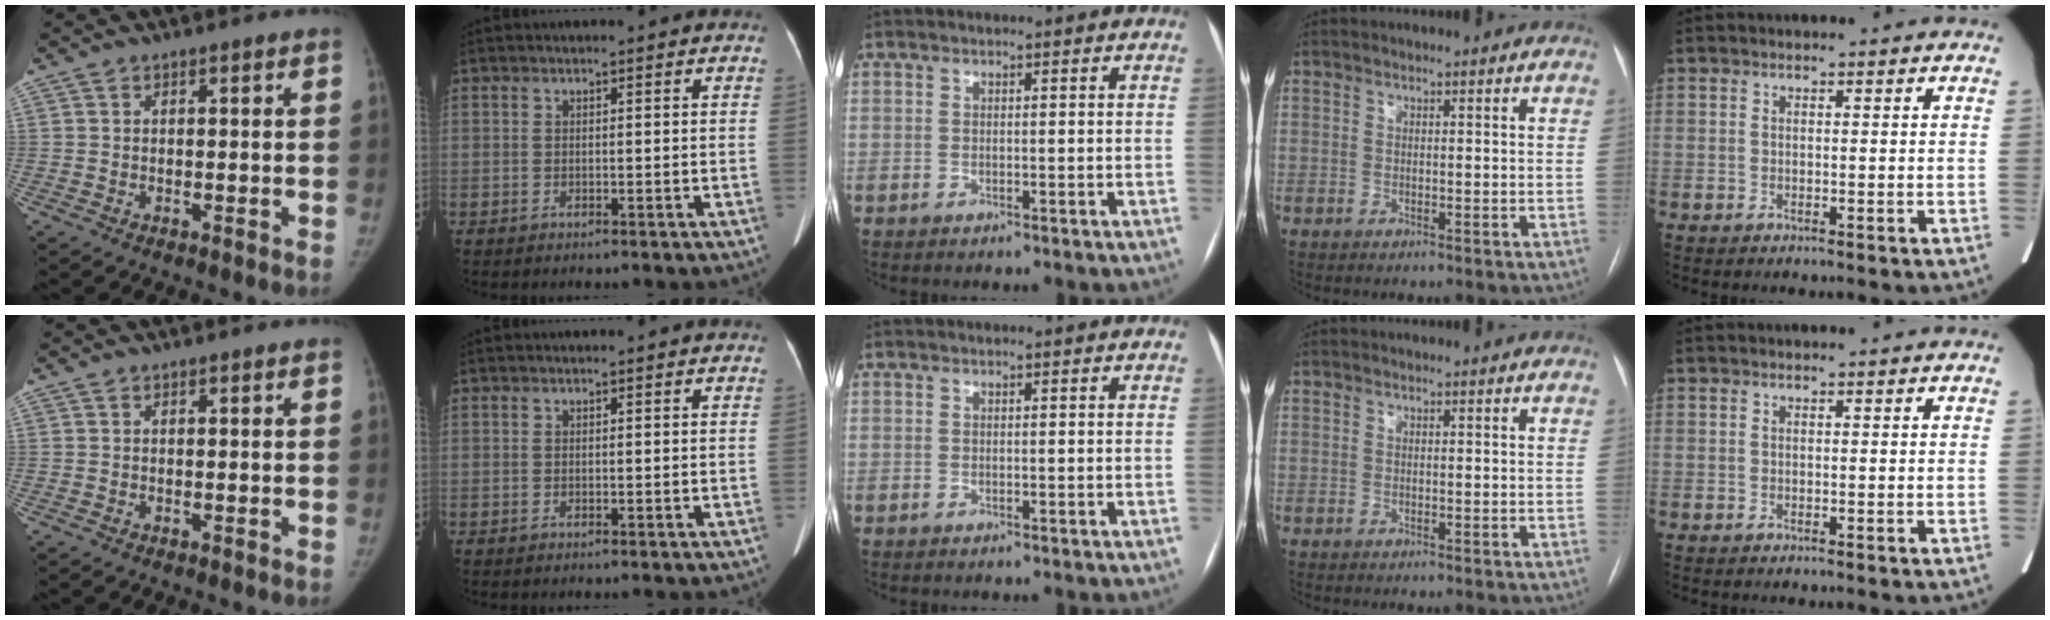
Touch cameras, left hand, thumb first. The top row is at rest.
{}